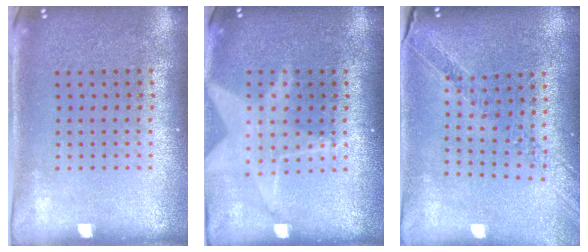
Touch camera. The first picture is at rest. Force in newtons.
{"total": 1.7, "press": 1.4, "slide": 1.0}
{"total": 0.9, "press": 0.9, "slide": 0.3}